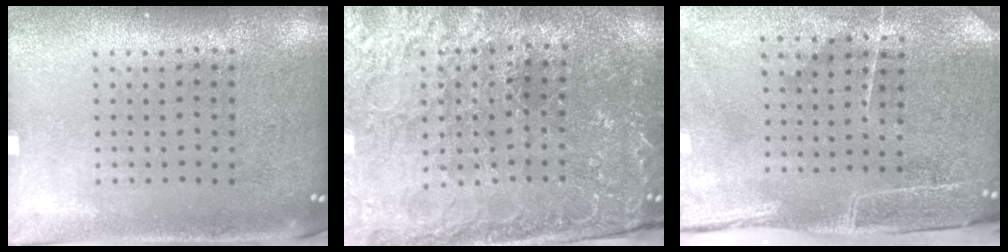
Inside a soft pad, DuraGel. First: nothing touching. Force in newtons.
{"total": 3.2, "press": 3.1, "slide": 0.5}
{"total": 4.7, "press": 3.8, "slide": 2.8}